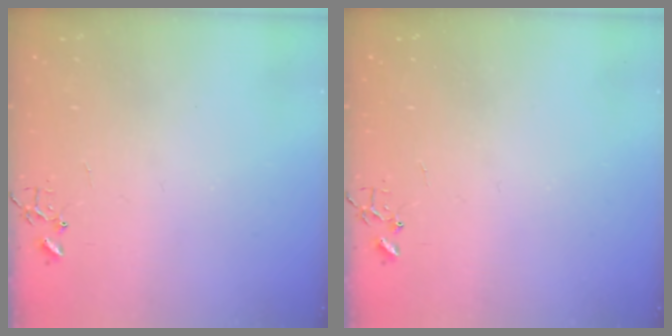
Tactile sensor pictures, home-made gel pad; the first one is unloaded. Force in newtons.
{"total": 0.0}